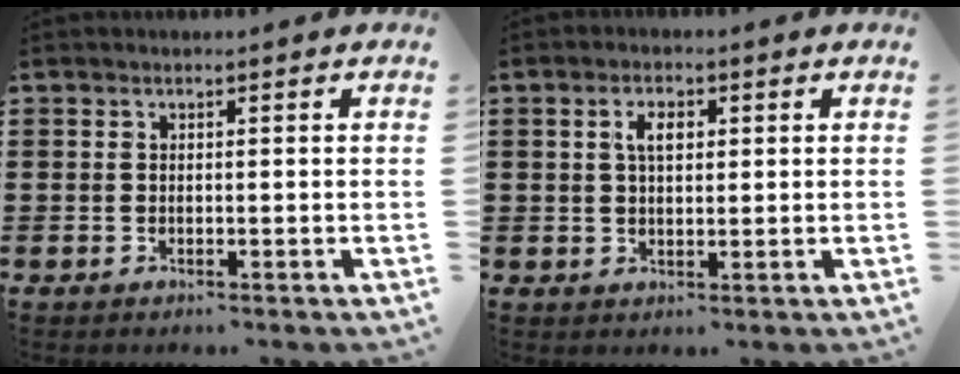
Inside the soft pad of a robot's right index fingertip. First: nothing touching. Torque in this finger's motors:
{"motor_torque": [0.24, -0.15, 0.10, 0.06]}